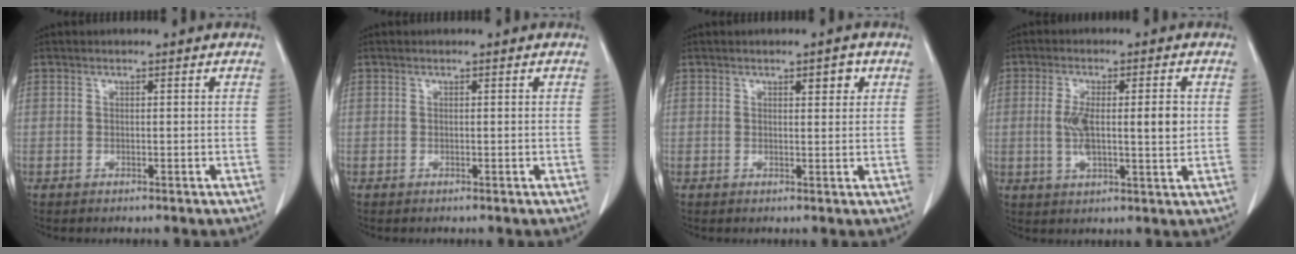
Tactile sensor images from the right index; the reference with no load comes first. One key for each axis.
{"total": 0.0}
{"total": 2.2, "fx": 1.1, "fy": 0.7, "fz": 1.7, "tx": -0.024, "ty": -0.002, "tz": 0.015}
{"total": 8.3, "fx": 0.4, "fy": 2.3, "fz": 8.0, "tx": -0.143, "ty": 0.001, "tz": 0.009}